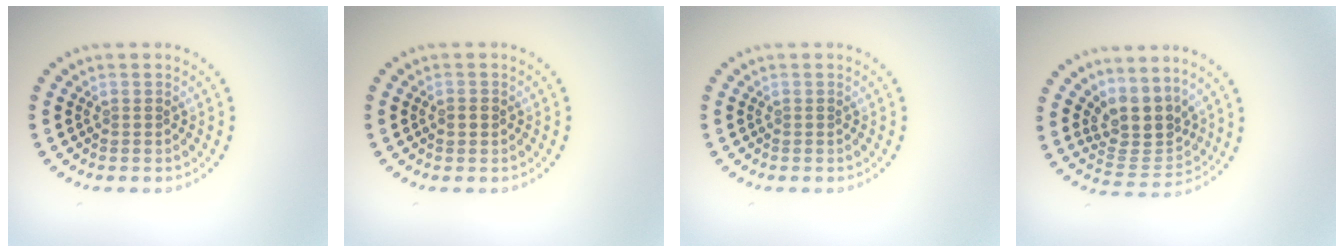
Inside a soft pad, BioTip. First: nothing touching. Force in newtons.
{"total": 1.2, "press": 1.2, "slide": 0.0}
{"total": 0.0}
{"total": 4.1, "press": 3.5, "slide": 2.2}